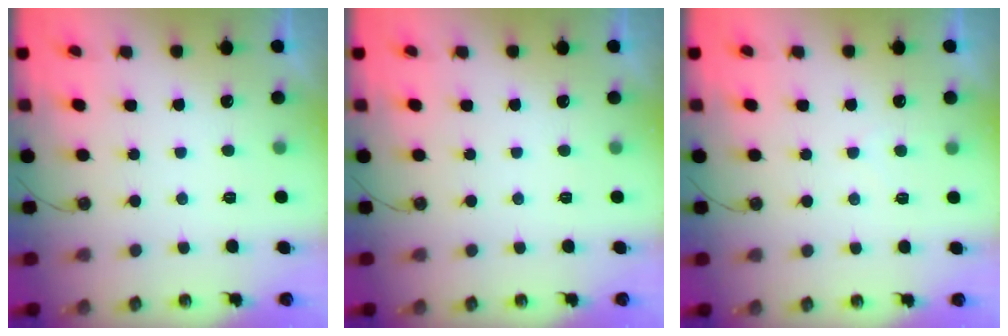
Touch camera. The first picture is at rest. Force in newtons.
{"total": 0.0}
{"total": 3.1, "press": 3.1, "slide": 0.4}